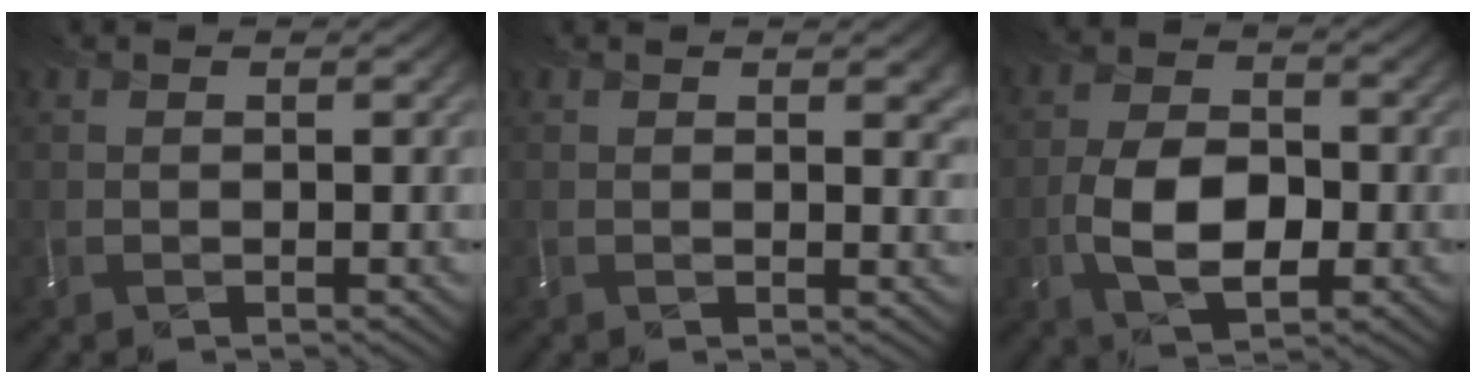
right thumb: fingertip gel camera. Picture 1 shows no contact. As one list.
[{"total": 2.4, "force": [1.2, 0.7, 1.9], "torque": [-0.029, 0.001, 0.021]}, {"total": 7.6, "force": [-2.4, 4.5, 5.6], "torque": [-0.115, -0.007, -0.049]}]